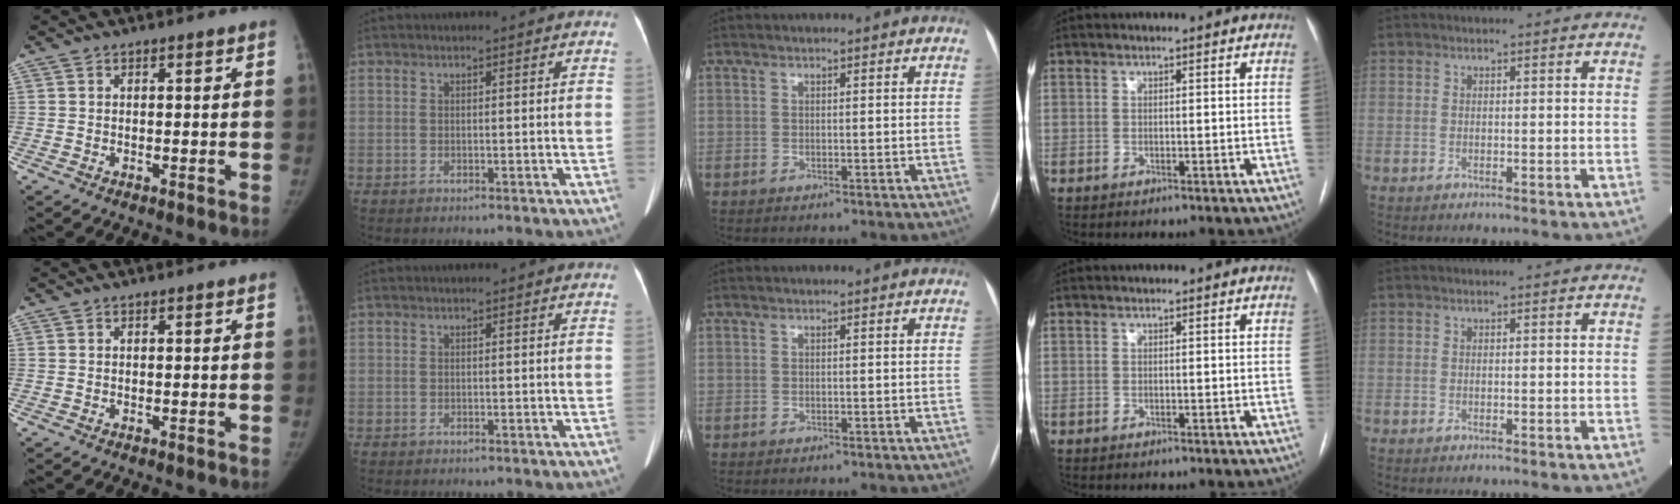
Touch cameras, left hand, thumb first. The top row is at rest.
{}